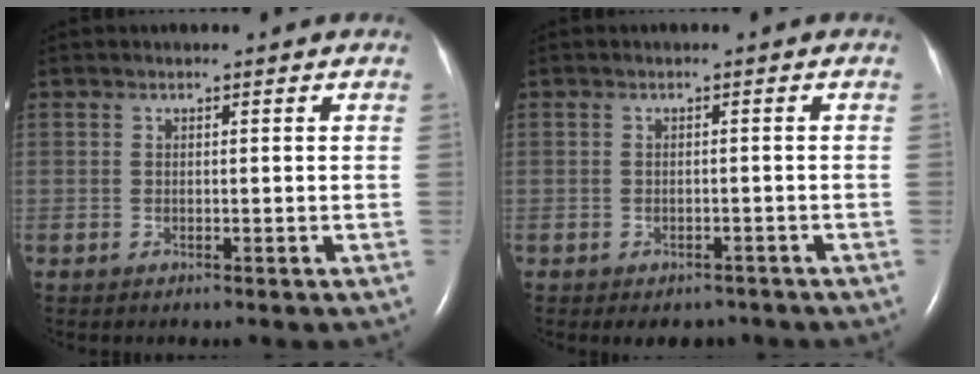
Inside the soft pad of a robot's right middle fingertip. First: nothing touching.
{"total": 4.1, "force": [-3.3, 2.1, 1.0], "torque": [-0.007, 0.006, -0.039]}